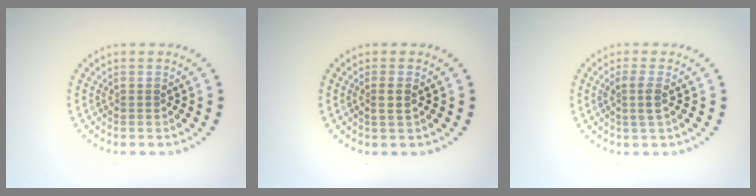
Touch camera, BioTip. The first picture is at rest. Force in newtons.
{"total": 1.2, "press": 1.0, "slide": 0.7}
{"total": 1.7, "press": 1.4, "slide": 0.8}